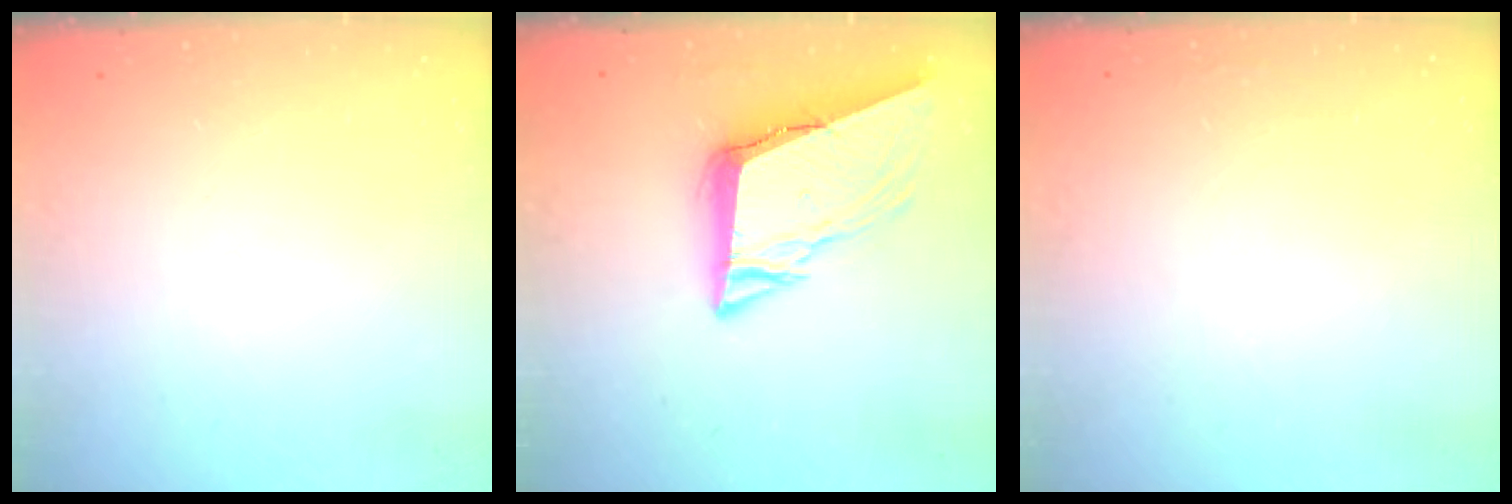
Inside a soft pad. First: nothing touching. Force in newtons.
{"total": 10.3, "press": 9.9, "slide": 2.9}
{"total": 1.6, "press": 1.6, "slide": 0.0}